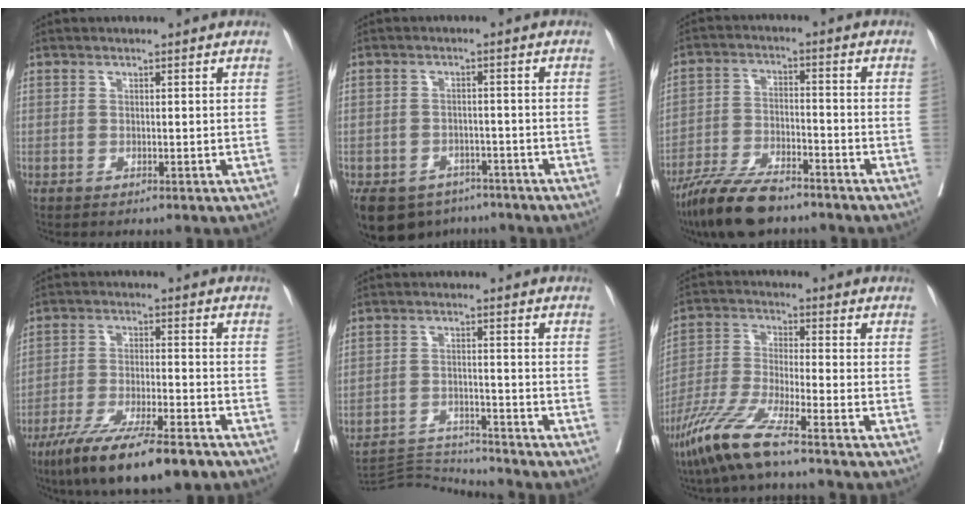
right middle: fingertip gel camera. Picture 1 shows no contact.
{"total": 11.3, "force": [-7.8, 7.4, 3.3], "torque": [-0.079, -0.004, -0.101]}
{"total": 10.6, "force": [-8.6, 2.5, 5.7], "torque": [-0.108, -0.021, -0.158]}
{"total": 14.9, "force": [-10.5, 2.4, 10.3], "torque": [-0.167, -0.037, -0.174]}
{"total": 6.9, "force": [-6.4, -2.1, -1.7], "torque": [0.024, -0.003, -0.116]}
{"total": 9.6, "force": [-6.7, -0.1, 6.8], "torque": [-0.147, -0.032, -0.140]}